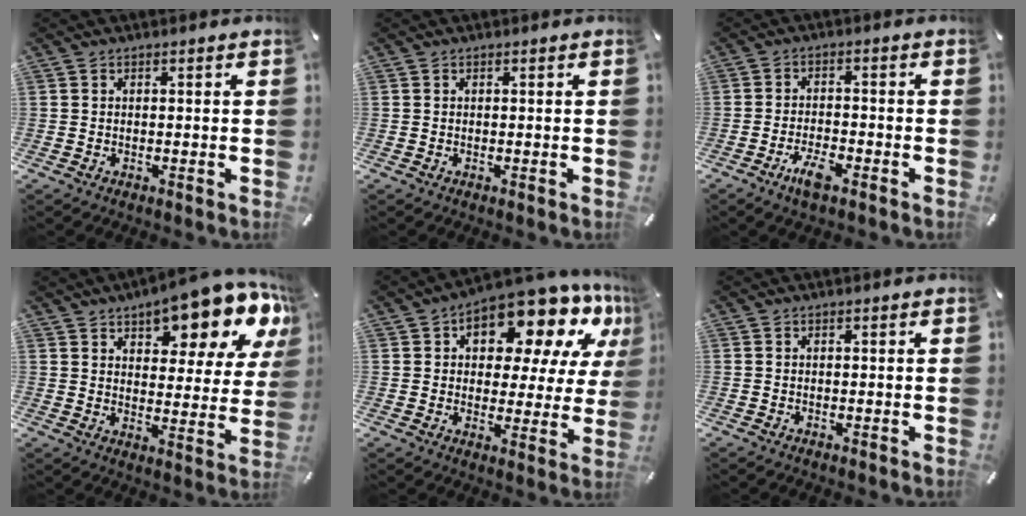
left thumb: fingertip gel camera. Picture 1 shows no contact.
{"total": 0.0}
{"total": 5.0, "force": [-3.4, 1.7, 3.4], "torque": [-0.071, 0.011, -0.064]}
{"total": 14.9, "force": [10.9, 5.6, 8.4], "torque": [-0.101, -0.083, 0.179]}
{"total": 15.6, "force": [10.2, 7.6, 8.9], "torque": [-0.126, -0.081, 0.169]}
{"total": 0.0}